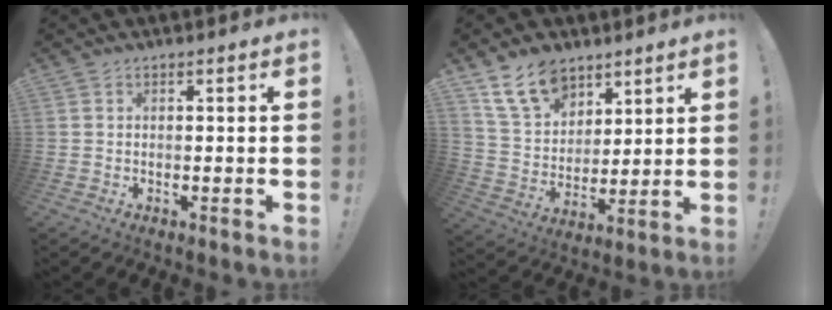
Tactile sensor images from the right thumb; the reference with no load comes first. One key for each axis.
{"total": 14.2, "fx": 9.4, "fy": 9.2, "fz": 5.3, "tx": -0.097, "ty": -0.055, "tz": 0.183}